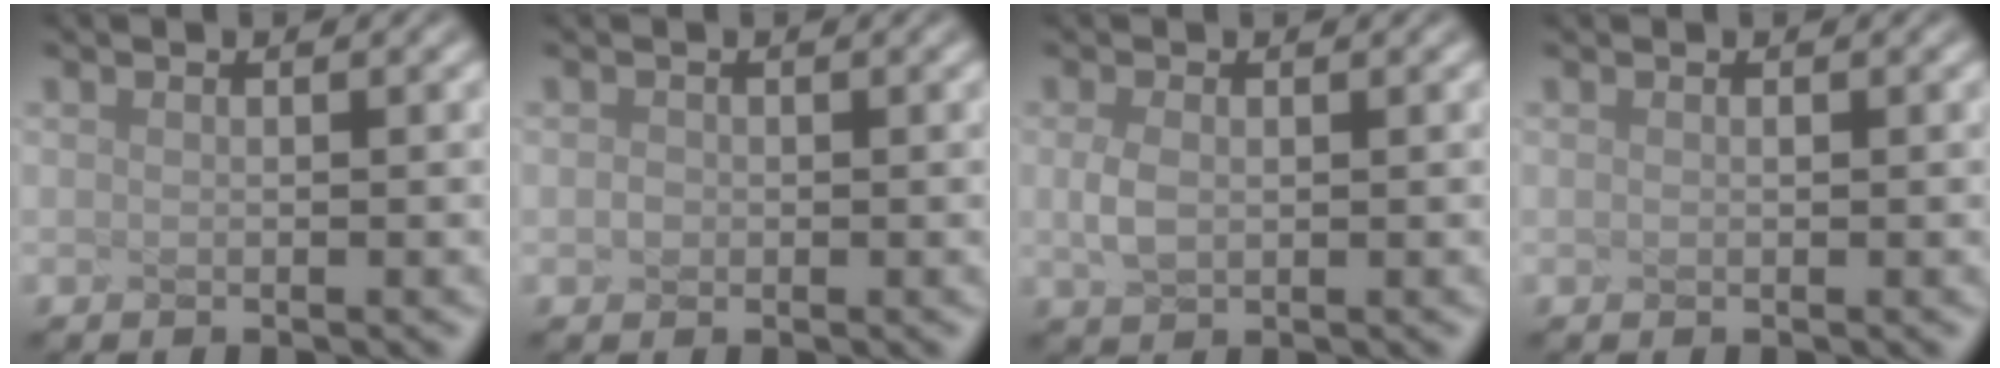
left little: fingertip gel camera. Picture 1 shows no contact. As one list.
[{"total": 1.8, "force": [-0.9, -1.0, -1.2], "torque": [-0.017, -0.004, 0.028]}, {"total": 1.0, "force": [-0.9, -0.6, -0.1], "torque": [-0.040, -0.006, 0.028]}, {"total": 0.0}]